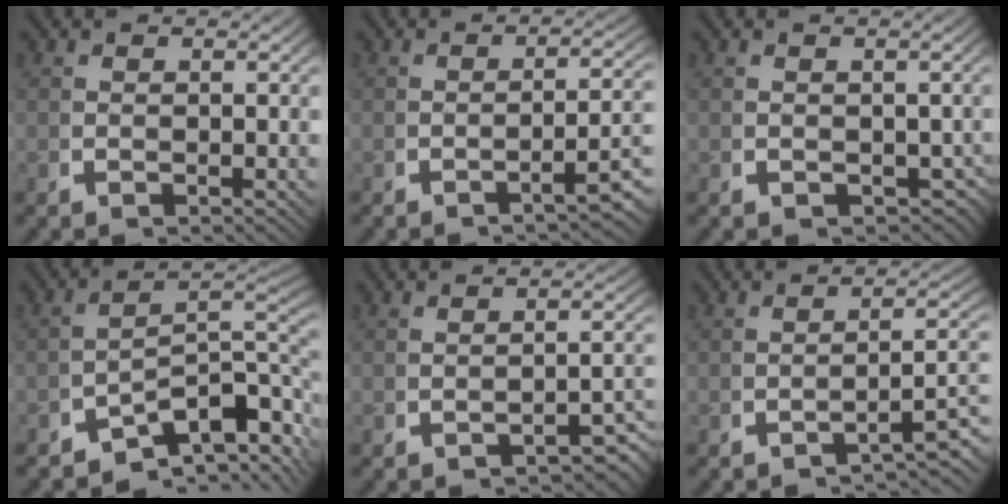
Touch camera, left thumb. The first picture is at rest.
{"total": 4.4, "force": [-2.2, 0.9, 3.7], "torque": [-0.048, 0.003, -0.032]}
{"total": 2.0, "force": [-0.5, 1.6, 1.2], "torque": [-0.013, -0.012, 0.000]}
{"total": 11.1, "force": [-2.6, 6.6, 8.6], "torque": [-0.130, -0.028, -0.040]}
{"total": 3.2, "force": [-2.3, 0.9, 2.0], "torque": [-0.025, -0.001, -0.033]}
{"total": 4.6, "force": [-2.6, 1.5, 3.6], "torque": [-0.055, -0.002, -0.036]}